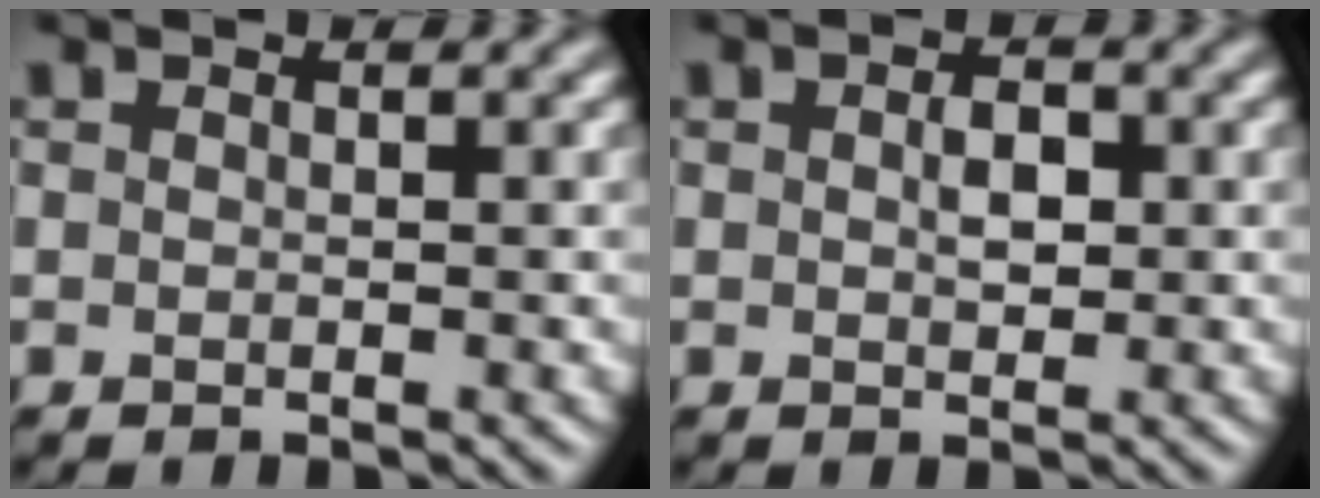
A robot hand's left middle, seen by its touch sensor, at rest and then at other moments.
{"total": 2.0, "force": [0.2, 1.1, 1.7], "torque": [-0.030, 0.003, 0.003]}